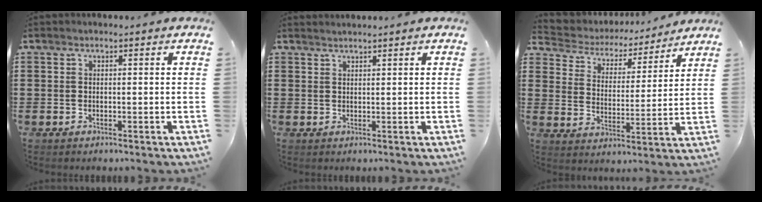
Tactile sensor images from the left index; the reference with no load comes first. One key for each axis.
{"total": 0.8, "fx": 0.8, "fy": -0.2, "fz": 0.0, "tx": -0.002, "ty": -0.003, "tz": 0.016}
{"total": 4.1, "fx": 4.0, "fy": 0.8, "fz": 0.4, "tx": -0.036, "ty": -0.032, "tz": 0.061}